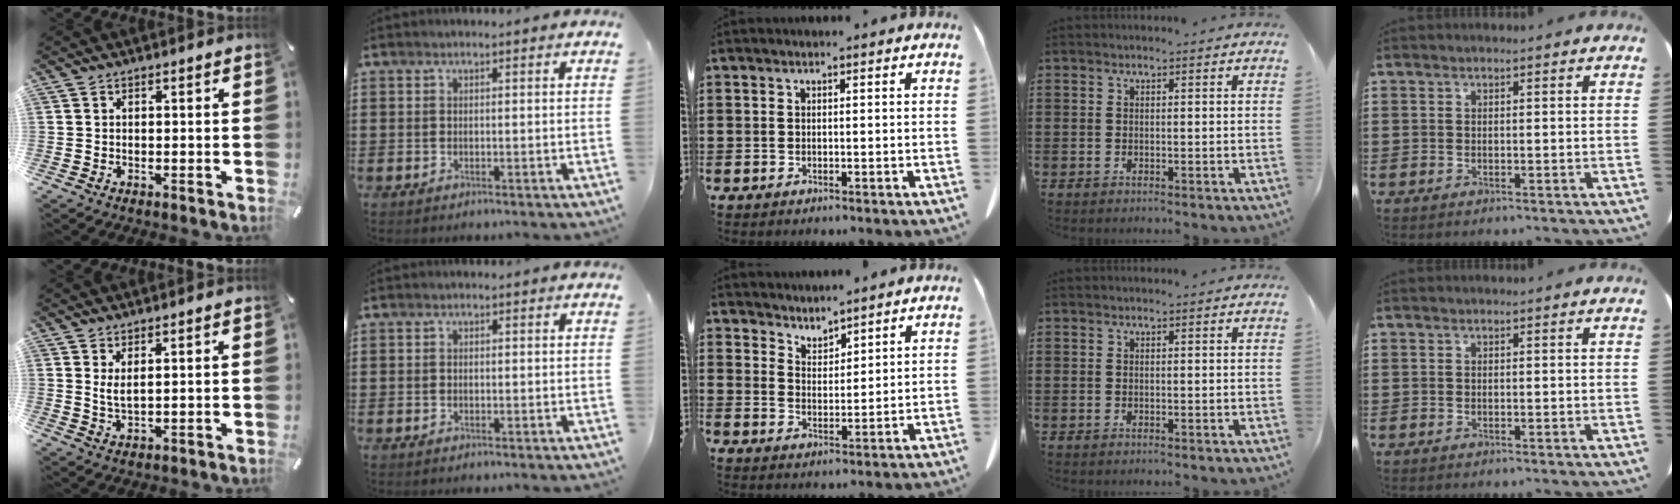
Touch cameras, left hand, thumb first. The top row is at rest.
{"thumb": {"total": 3.2, "force": [1.6, 0.8, 2.6], "torque": [-0.055, -0.001, 0.028]}, "index": {"total": 0.5, "force": [-0.2, 0.4, 0.3], "torque": [-0.007, 0.000, -0.005]}, "middle": {"total": 3.2, "force": [3.1, 0.2, -0.6], "torque": [-0.001, -0.015, 0.058]}}